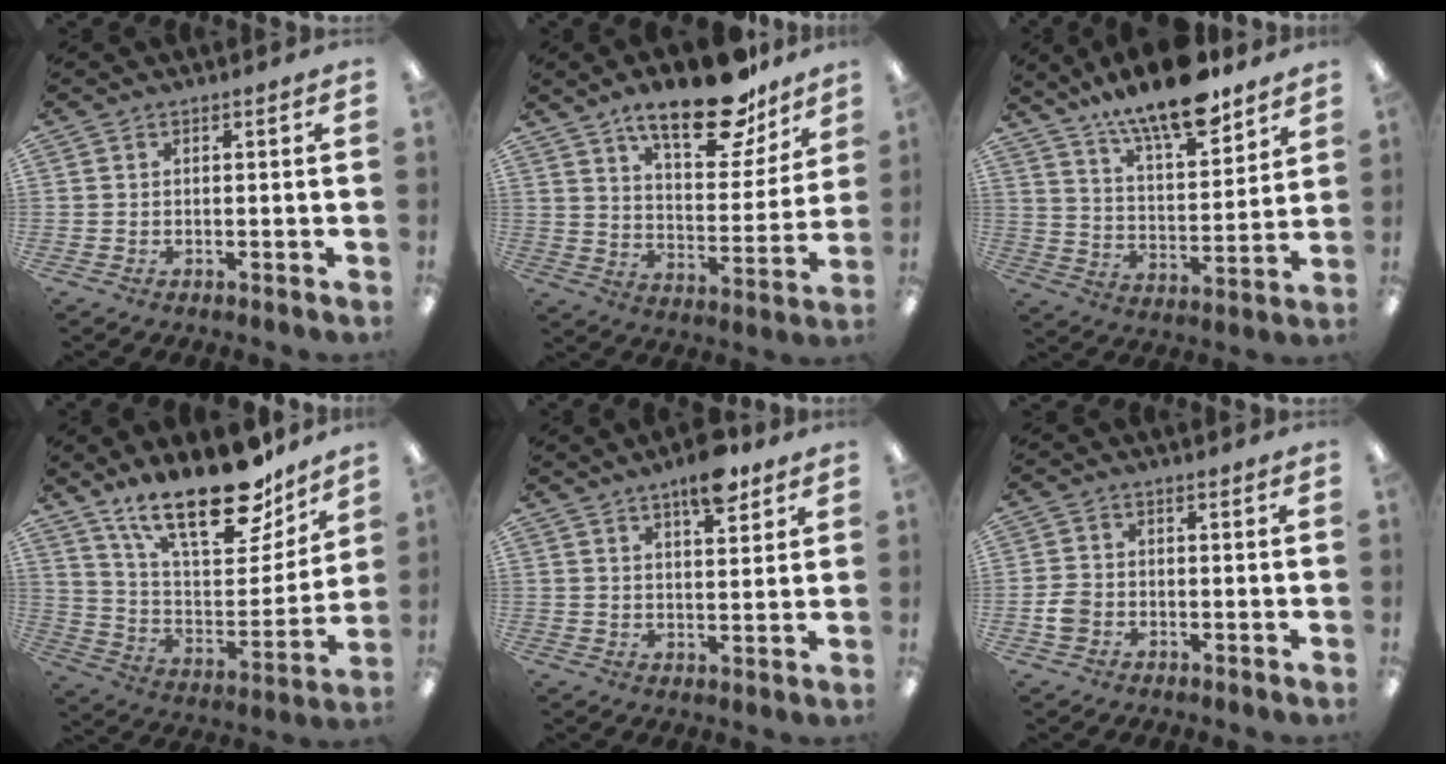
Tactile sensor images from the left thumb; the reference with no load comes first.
{"total": 19.9, "force": [13.9, 8.0, 11.7], "torque": [-0.174, -0.077, 0.231]}
{"total": 16.2, "force": [13.0, 4.7, 8.5], "torque": [-0.144, -0.083, 0.222]}
{"total": 24.3, "force": [17.4, 9.5, 14.1], "torque": [-0.214, -0.112, 0.301]}
{"total": 8.4, "force": [6.0, 2.9, 5.2], "torque": [-0.066, -0.033, 0.098]}
{"total": 3.5, "force": [-1.2, 2.8, 1.8], "torque": [-0.036, 0.005, -0.023]}